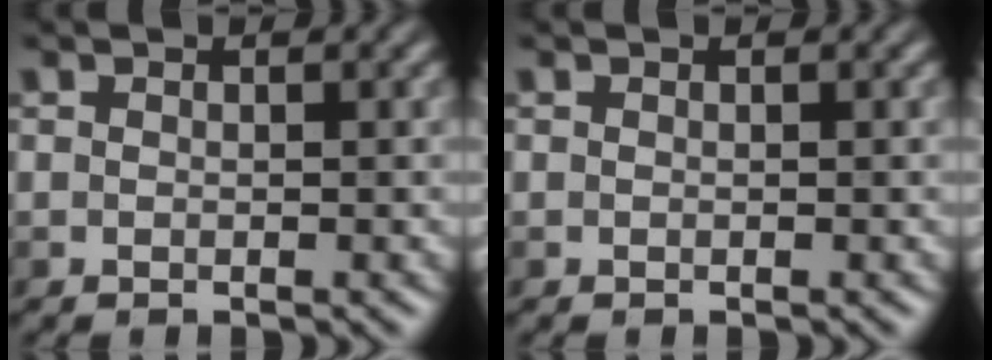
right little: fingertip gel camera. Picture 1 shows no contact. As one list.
[{"total": 0.0}]